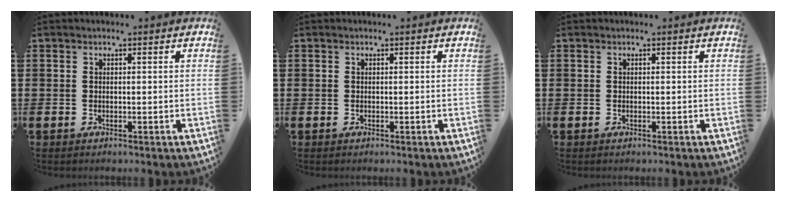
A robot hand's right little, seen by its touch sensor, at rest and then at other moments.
{"total": 0.0}
{"total": 0.0}